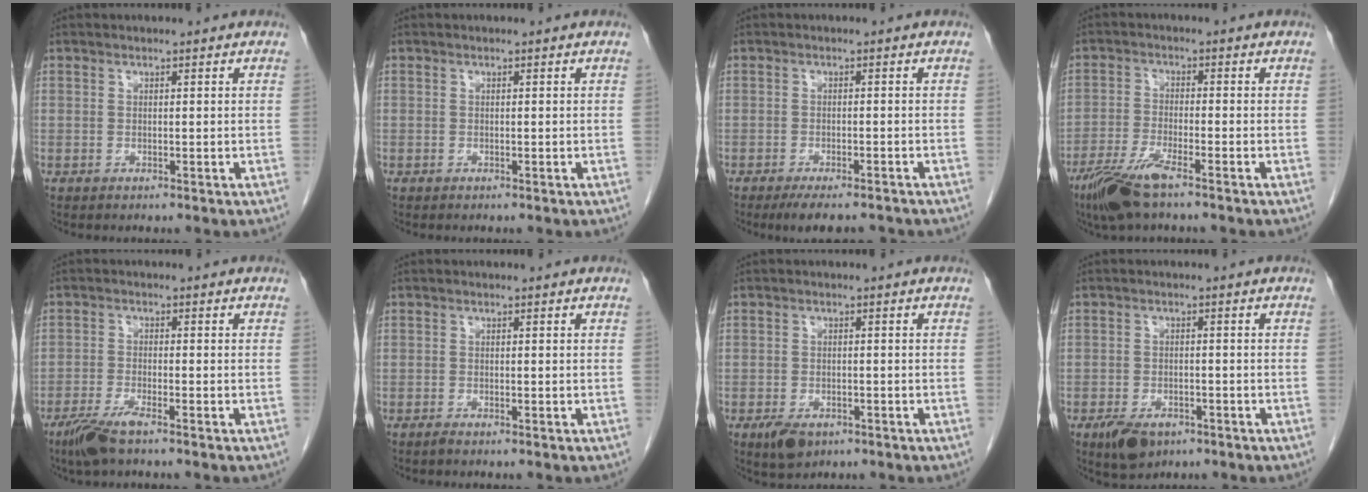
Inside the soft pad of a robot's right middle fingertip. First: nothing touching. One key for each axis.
{"total": 0.0}
{"total": 6.7, "fx": -5.7, "fy": 1.3, "fz": 3.1, "tx": -0.039, "ty": -0.010, "tz": -0.085}
{"total": 7.0, "fx": -4.9, "fy": 0.8, "fz": 5.0, "tx": -0.107, "ty": -0.017, "tz": -0.094}
{"total": 4.6, "fx": -3.3, "fy": 0.5, "fz": 3.2, "tx": -0.072, "ty": -0.011, "tz": -0.065}
{"total": 0.6, "fx": -0.5, "fy": 0.0, "fz": 0.3, "tx": -0.009, "ty": -0.002, "tz": -0.010}
{"total": 3.9, "fx": -2.3, "fy": 2.1, "fz": 2.3, "tx": -0.045, "ty": -0.005, "tz": -0.031}
{"total": 5.1, "fx": -3.2, "fy": 2.7, "fz": 2.9, "tx": -0.053, "ty": -0.004, "tz": -0.046}